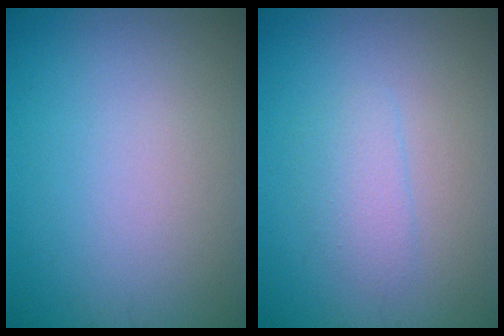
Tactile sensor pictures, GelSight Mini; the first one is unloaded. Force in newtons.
{"total": 1.8, "press": 1.8, "slide": 0.2}